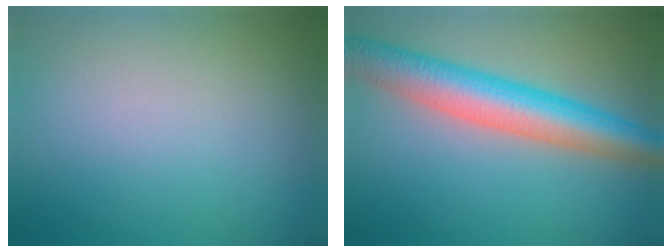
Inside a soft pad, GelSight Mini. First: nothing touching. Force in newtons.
{"total": 7.3, "press": 7.3, "slide": 0.0}